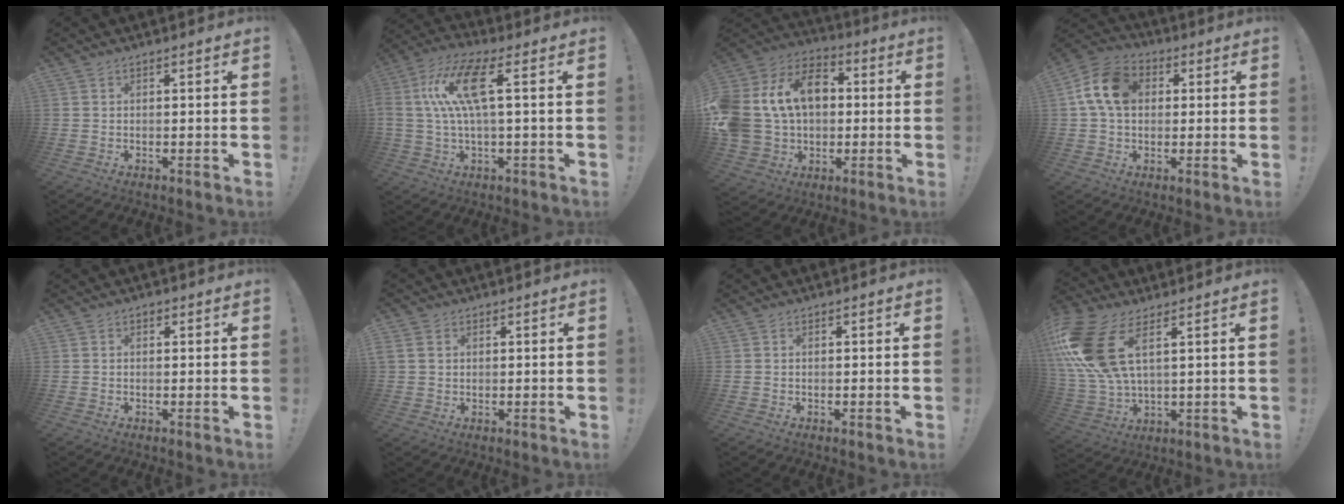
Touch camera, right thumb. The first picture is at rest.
{"total": 14.7, "force": [3.2, 4.5, 13.6], "torque": [-0.272, 0.000, 0.047]}
{"total": 21.5, "force": [4.2, 16.4, 13.2], "torque": [-0.260, 0.002, 0.095]}
{"total": 13.2, "force": [2.7, 9.7, 8.5], "torque": [-0.152, 0.011, 0.056]}
{"total": 0.6, "force": [0.2, 0.5, 0.3], "torque": [-0.002, 0.001, 0.002]}
{"total": 3.6, "force": [1.4, 3.0, 1.6], "torque": [-0.024, 0.002, 0.028]}
{"total": 0.0}
{"total": 18.3, "force": [7.6, 8.9, 14.0], "torque": [-0.285, -0.032, 0.139]}